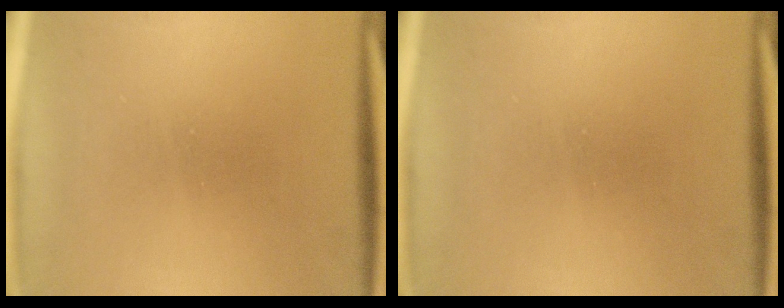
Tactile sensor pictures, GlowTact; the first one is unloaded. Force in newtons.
{"total": 0.0}